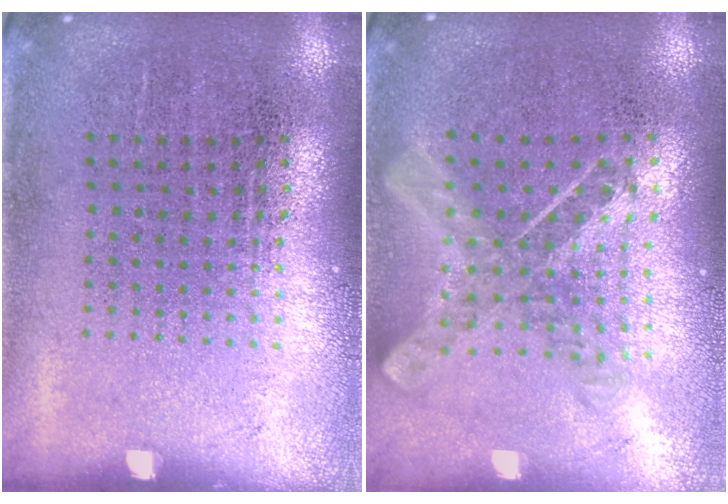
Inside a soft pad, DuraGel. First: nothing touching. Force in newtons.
{"total": 0.9, "press": 0.9, "slide": 0.2}